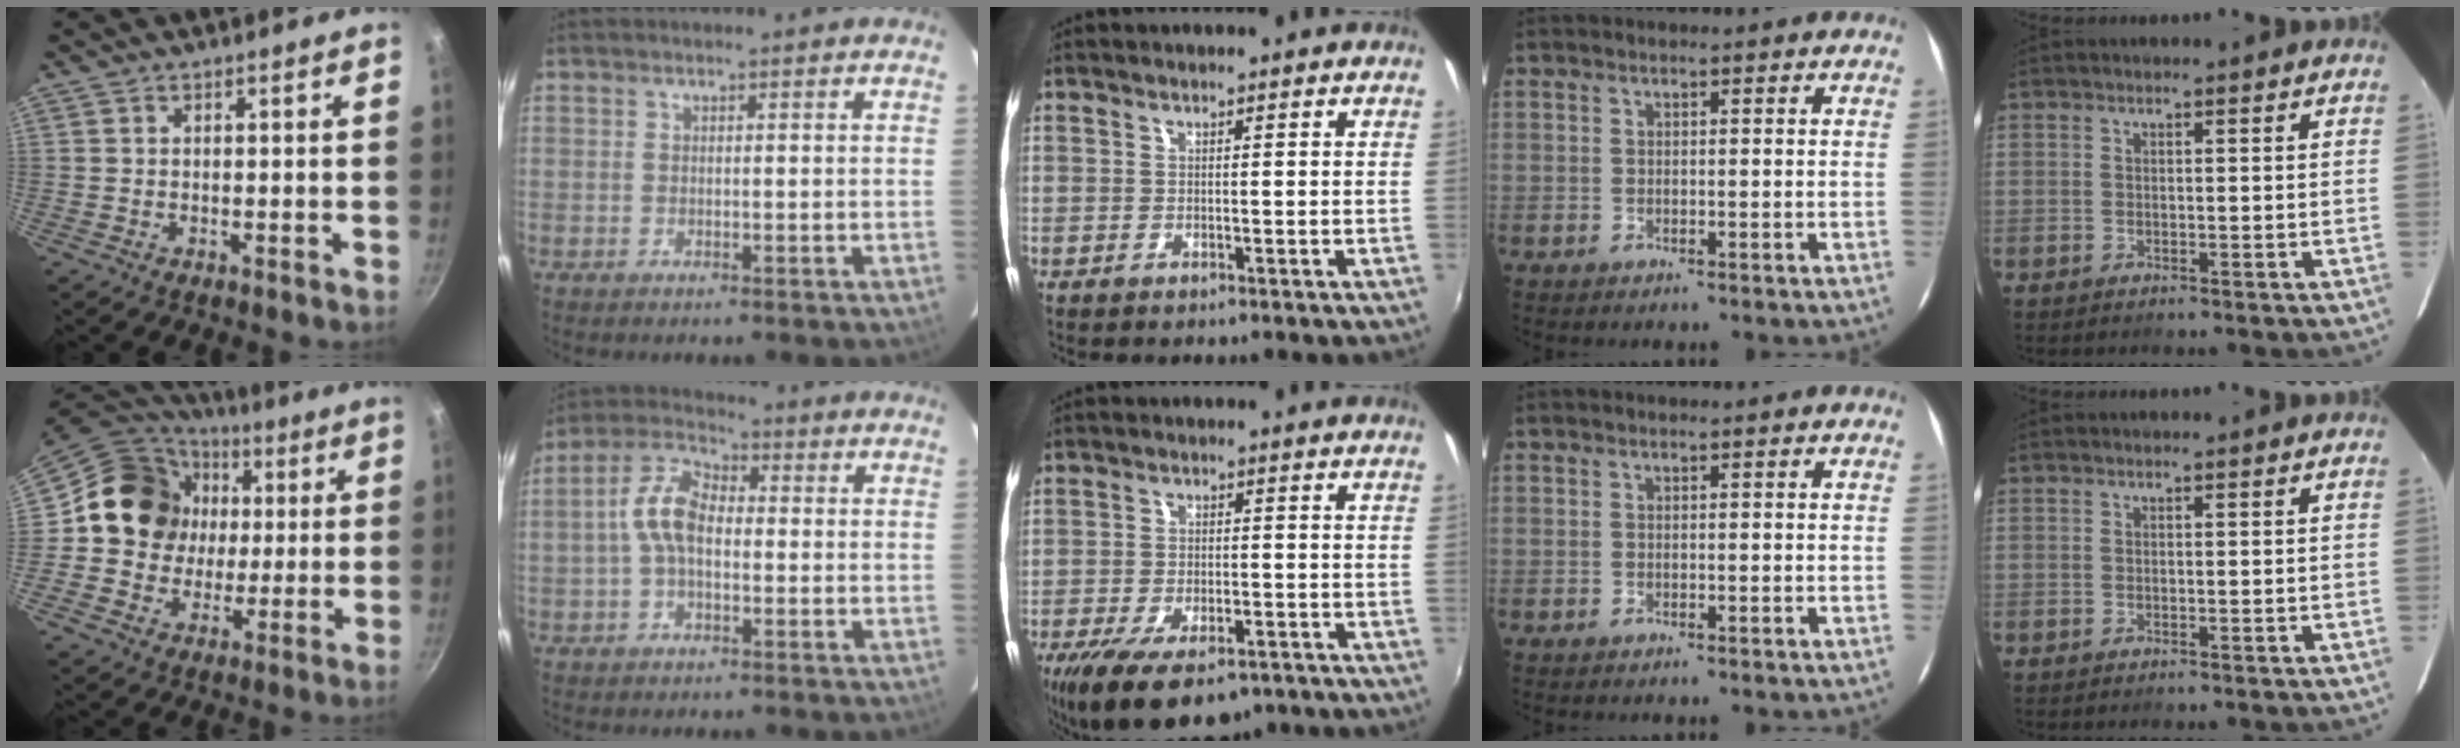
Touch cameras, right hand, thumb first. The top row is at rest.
{"thumb": {"total": 16.2, "force": [1.7, 14.6, 6.8], "torque": [-0.092, 0.017, 0.019]}, "index": {"total": 8.1, "force": [-0.6, 4.6, 6.7], "torque": [-0.141, 0.024, -0.016]}, "middle": {"total": 14.2, "force": [-9.2, 6.0, 8.9], "torque": [-0.187, -0.039, -0.146]}}